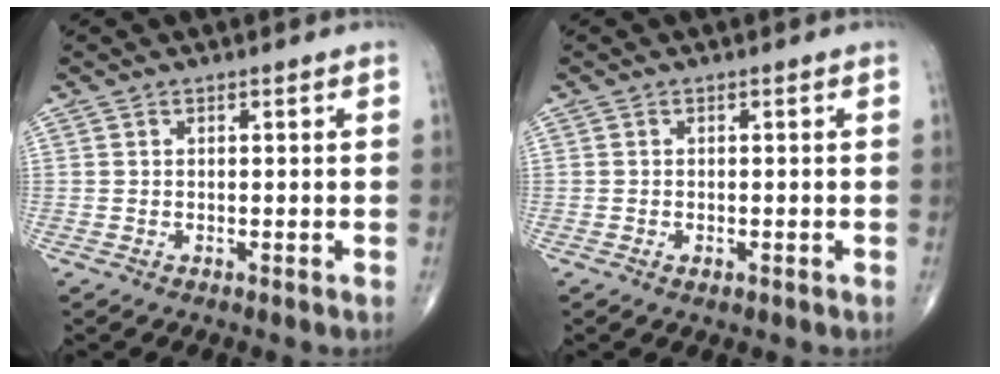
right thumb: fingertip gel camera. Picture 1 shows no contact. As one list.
[{"total": 1.2, "force": [-0.5, 0.7, 0.8], "torque": [-0.013, 0.004, -0.006]}]